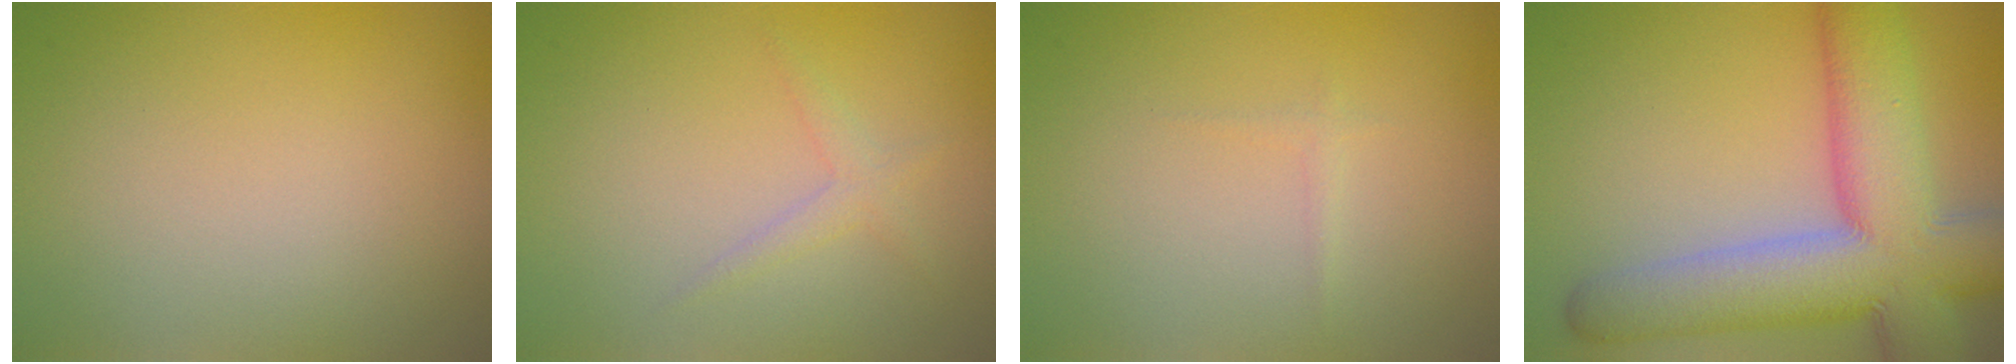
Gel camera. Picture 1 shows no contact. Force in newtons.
{"total": 1.3, "press": 1.3, "slide": 0.2}
{"total": 0.6, "press": 0.6, "slide": 0.0}
{"total": 12.9, "press": 12.8, "slide": 0.8}